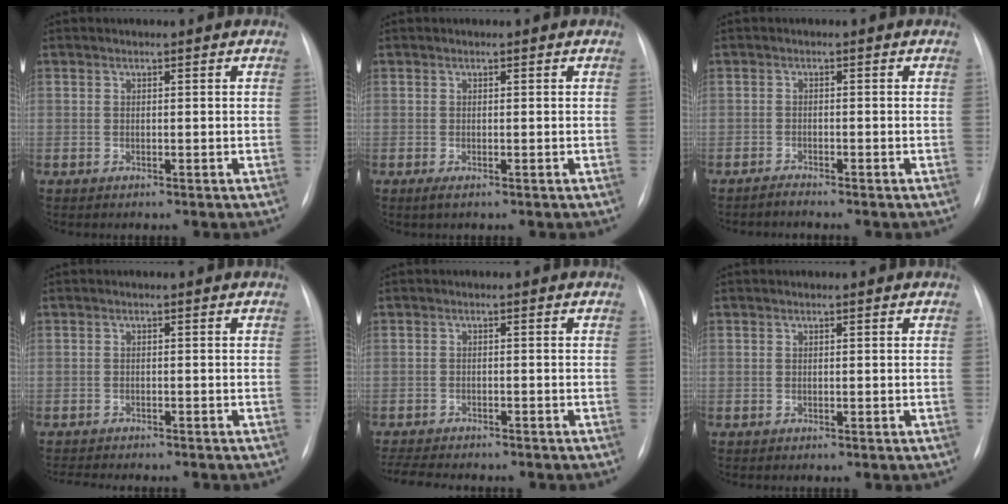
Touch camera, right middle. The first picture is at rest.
{"total": 0.8, "force": [-0.4, 0.1, 0.7], "torque": [-0.013, -0.003, -0.006]}
{"total": 1.1, "force": [-1.1, -0.2, -0.1], "torque": [-0.001, -0.005, -0.019]}
{"total": 7.5, "force": [-6.7, 1.3, 3.1], "torque": [-0.038, -0.002, -0.090]}
{"total": 8.7, "force": [-7.6, 1.9, 3.7], "torque": [-0.059, -0.006, -0.109]}
{"total": 0.0}